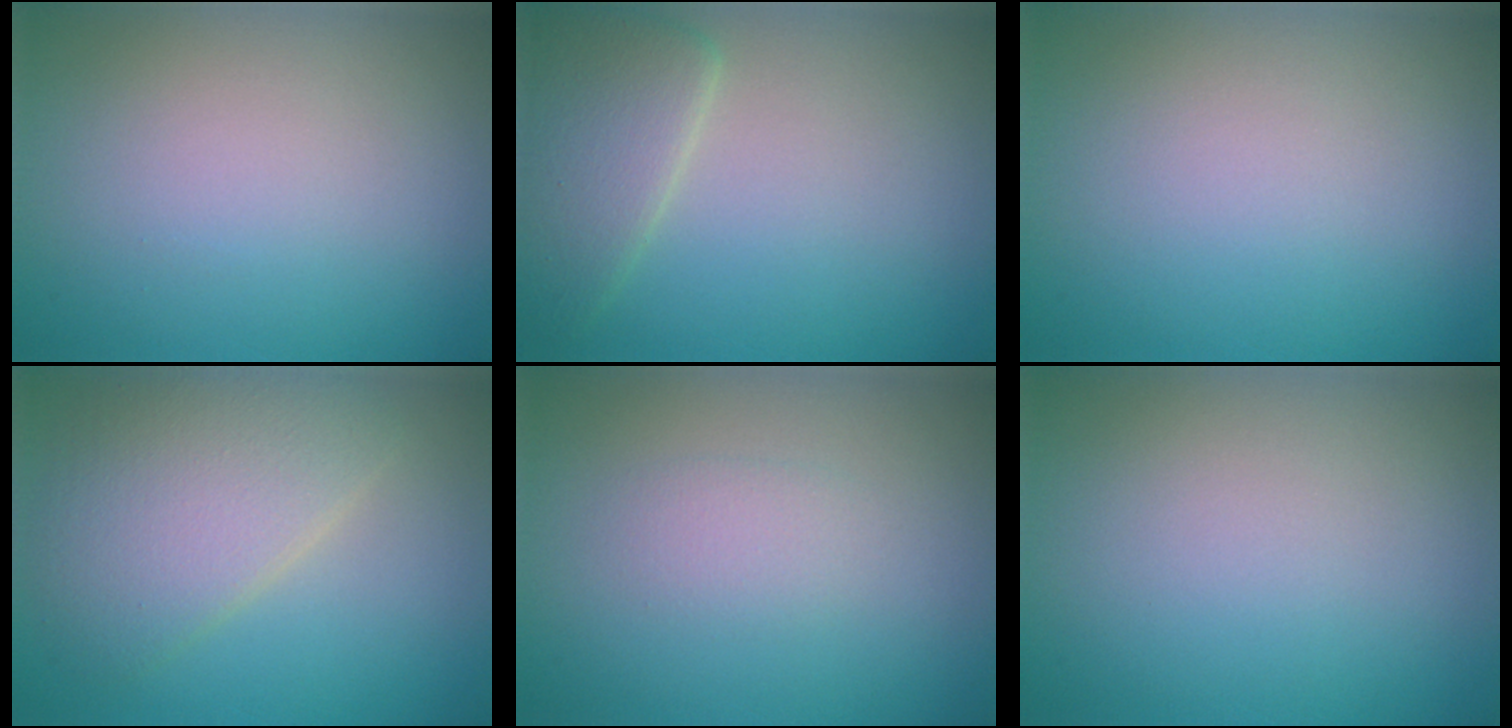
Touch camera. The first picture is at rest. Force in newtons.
{"total": 4.4, "press": 4.4, "slide": 0.1}
{"total": 0.0}
{"total": 6.0, "press": 6.0, "slide": 0.1}
{"total": 1.2, "press": 1.2, "slide": 0.3}
{"total": 0.0}